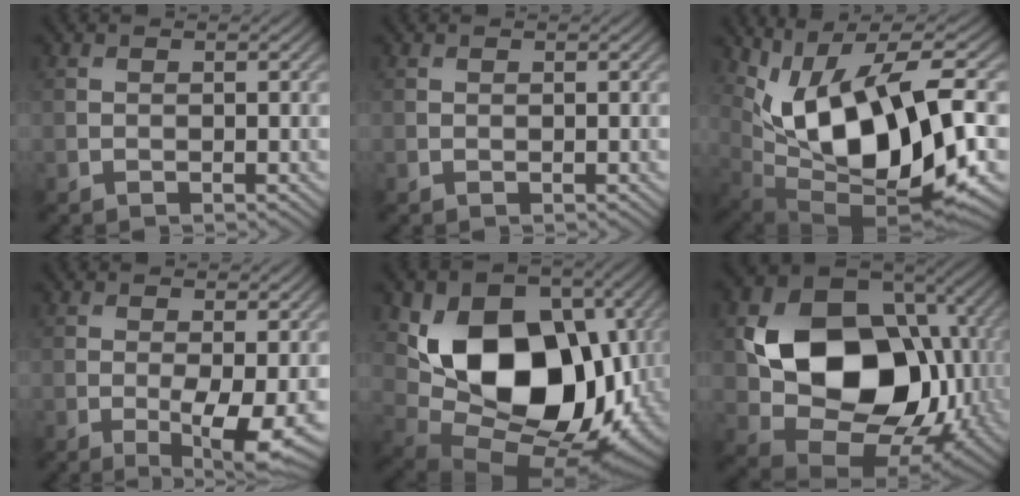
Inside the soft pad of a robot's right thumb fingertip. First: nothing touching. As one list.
[{"total": 0.0}, {"total": 15.6, "force": [2.0, 7.2, 13.7], "torque": [-0.256, 0.000, 0.028]}, {"total": 4.7, "force": [-1.0, 1.1, 4.5], "torque": [-0.079, -0.012, -0.015]}, {"total": 16.0, "force": [1.3, 11.2, 11.3], "torque": [-0.167, -0.022, 0.027]}, {"total": 16.8, "force": [1.0, 12.8, 10.9], "torque": [-0.185, -0.024, 0.027]}]